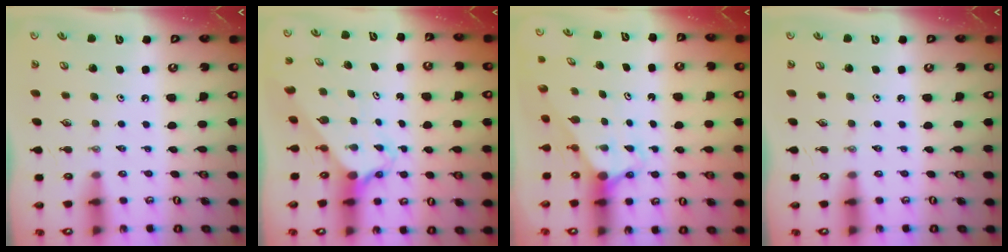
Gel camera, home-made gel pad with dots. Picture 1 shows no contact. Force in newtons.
{"total": 2.7, "press": 2.7, "slide": 0.3}
{"total": 2.8, "press": 2.8, "slide": 0.0}
{"total": 0.0}